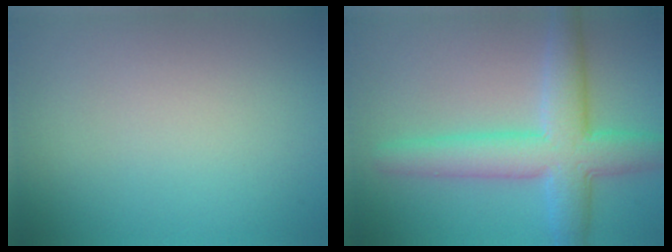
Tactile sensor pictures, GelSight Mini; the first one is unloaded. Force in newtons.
{"total": 6.7, "press": 6.7, "slide": 0.1}